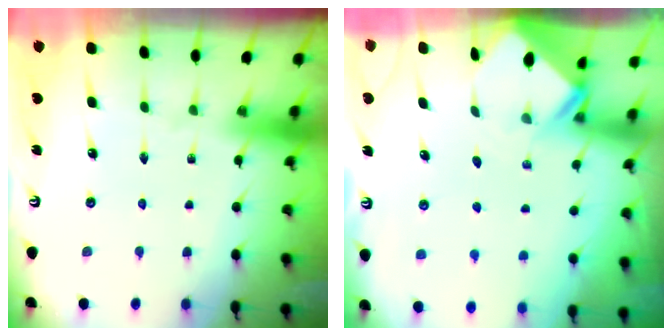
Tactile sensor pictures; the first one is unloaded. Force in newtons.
{"total": 2.4, "press": 2.4, "slide": 0.2}